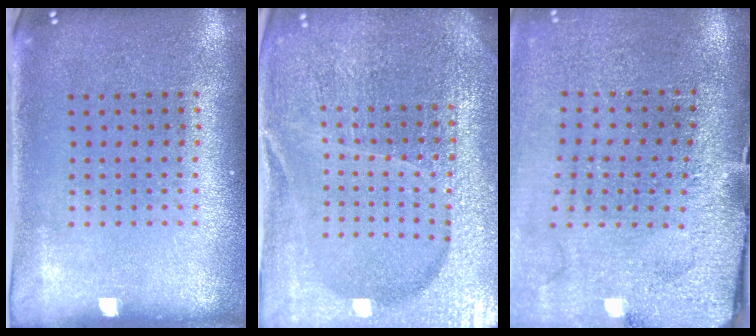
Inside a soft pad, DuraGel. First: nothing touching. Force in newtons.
{"total": 5.6, "press": 5.0, "slide": 2.5}
{"total": 3.1, "press": 2.9, "slide": 1.3}